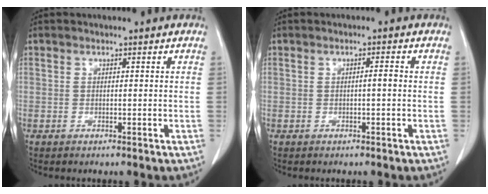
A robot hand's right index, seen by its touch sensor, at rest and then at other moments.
{"total": 1.4, "force": [-0.1, 0.1, 1.4], "torque": [-0.023, 0.004, -0.001]}